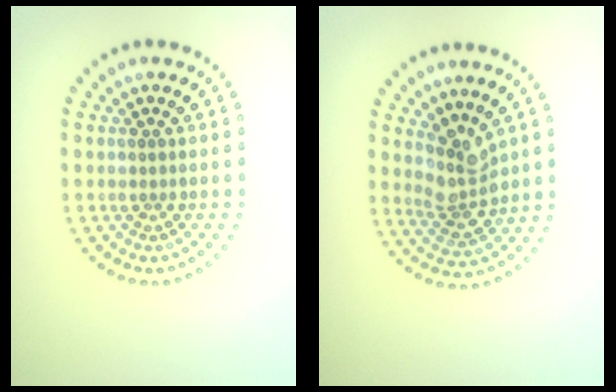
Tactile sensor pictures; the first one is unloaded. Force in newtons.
{"total": 3.1, "press": 2.6, "slide": 1.6}